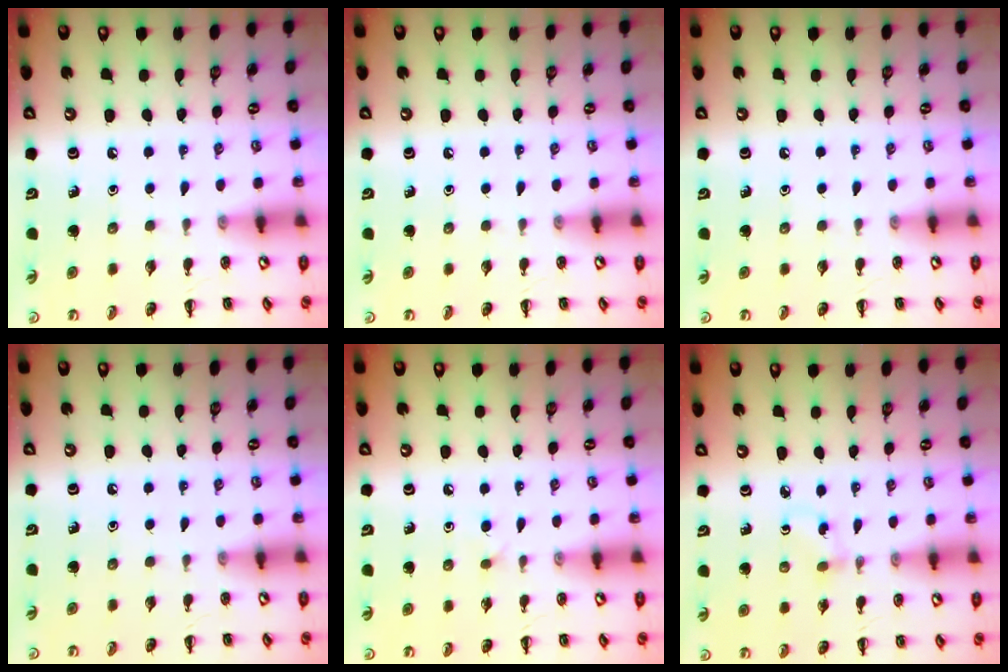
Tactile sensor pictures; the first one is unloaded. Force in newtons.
{"total": 0.0}
{"total": 0.0}
{"total": 0.0}
{"total": 2.8, "press": 2.7, "slide": 1.0}
{"total": 2.4, "press": 2.1, "slide": 1.1}